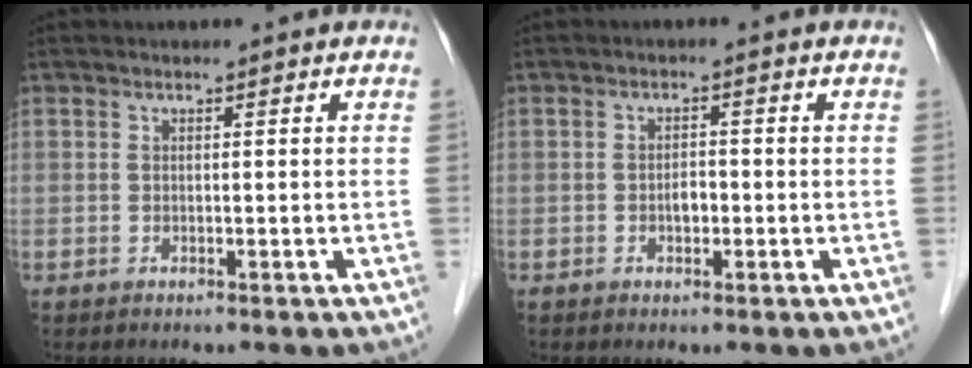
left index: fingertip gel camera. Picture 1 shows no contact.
{"total": 1.8, "force": [-0.6, 1.0, 1.4], "torque": [-0.022, 0.004, -0.009]}